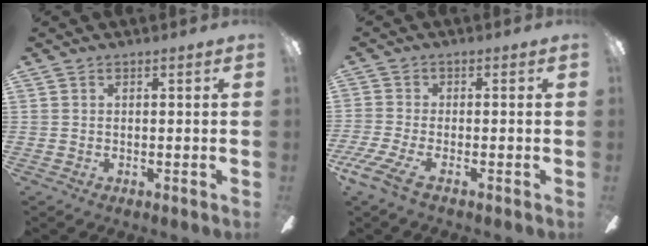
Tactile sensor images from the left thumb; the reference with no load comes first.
{"total": 6.7, "force": [-3.0, 1.6, 5.7], "torque": [-0.122, -0.003, -0.055]}